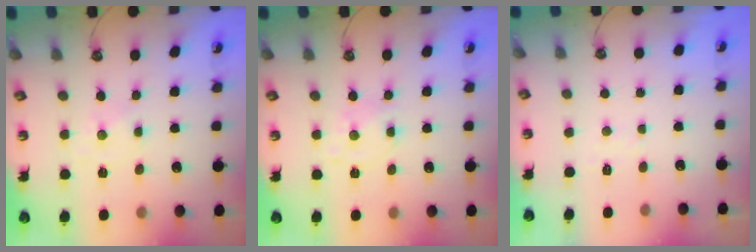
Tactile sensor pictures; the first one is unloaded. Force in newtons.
{"total": 1.8, "press": 1.8, "slide": 0.2}
{"total": 3.2, "press": 3.2, "slide": 0.4}